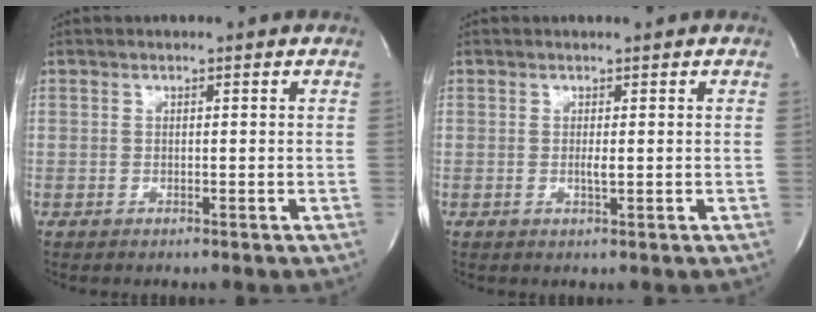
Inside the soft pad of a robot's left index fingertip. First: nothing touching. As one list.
[{"total": 1.2, "force": [0.2, 0.1, 1.2], "torque": [-0.027, -0.001, 0.004]}]